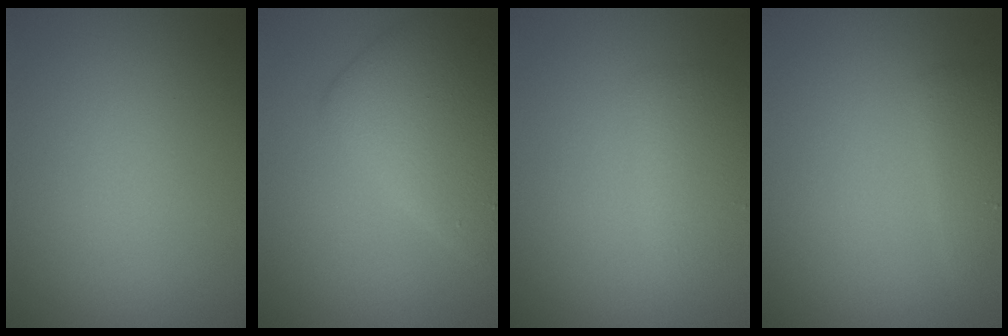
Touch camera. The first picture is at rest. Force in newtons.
{"total": 6.4, "press": 6.4, "slide": 0.1}
{"total": 2.3, "press": 2.3, "slide": 0.2}
{"total": 2.1, "press": 2.1, "slide": 0.2}